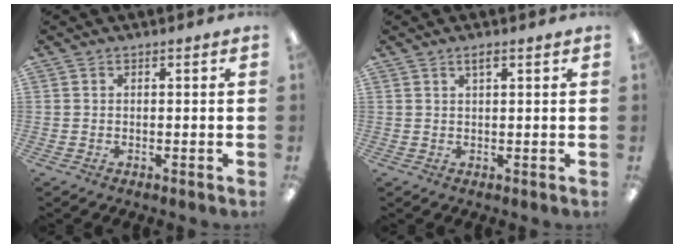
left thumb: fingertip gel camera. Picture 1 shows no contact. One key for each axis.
{"total": 2.0, "fx": 1.2, "fy": 0.3, "fz": 1.5, "tx": -0.033, "ty": 0.002, "tz": 0.021}